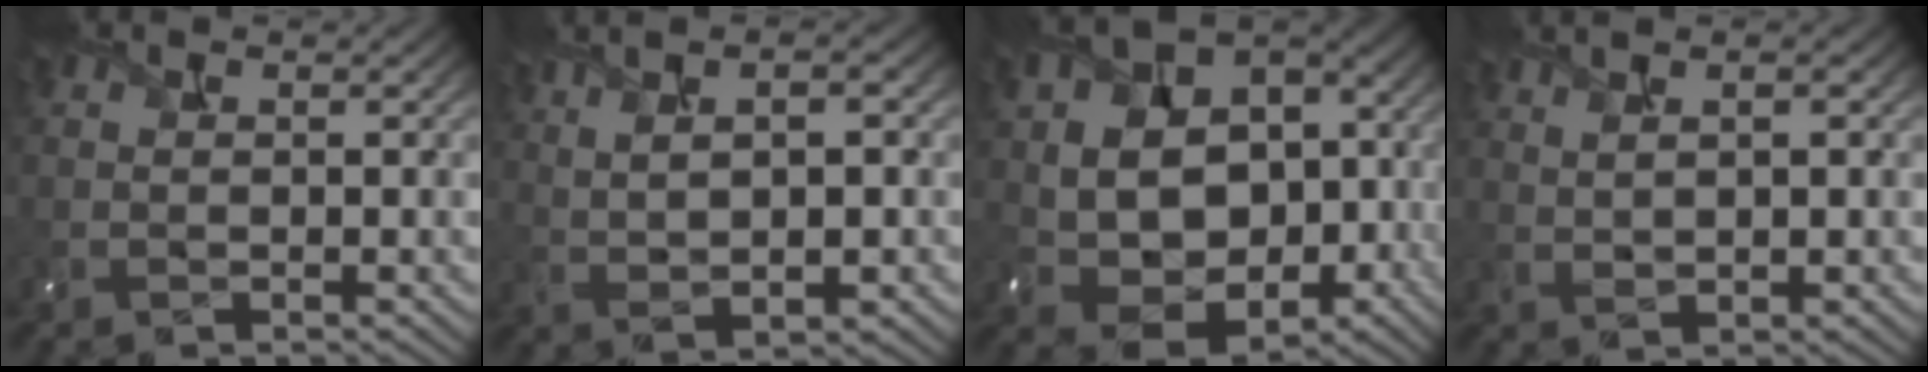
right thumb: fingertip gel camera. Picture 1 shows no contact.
{"total": 8.1, "force": [2.9, 3.4, 6.7], "torque": [-0.104, 0.019, 0.048]}
{"total": 14.2, "force": [-0.1, 10.1, 10.0], "torque": [-0.189, -0.026, 0.009]}
{"total": 4.0, "force": [2.4, 1.2, 3.0], "torque": [-0.061, 0.014, 0.034]}